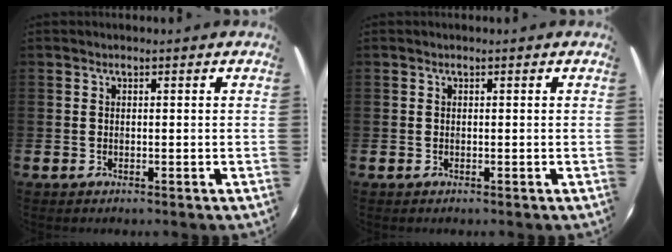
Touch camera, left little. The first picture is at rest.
{"total": 0.0}